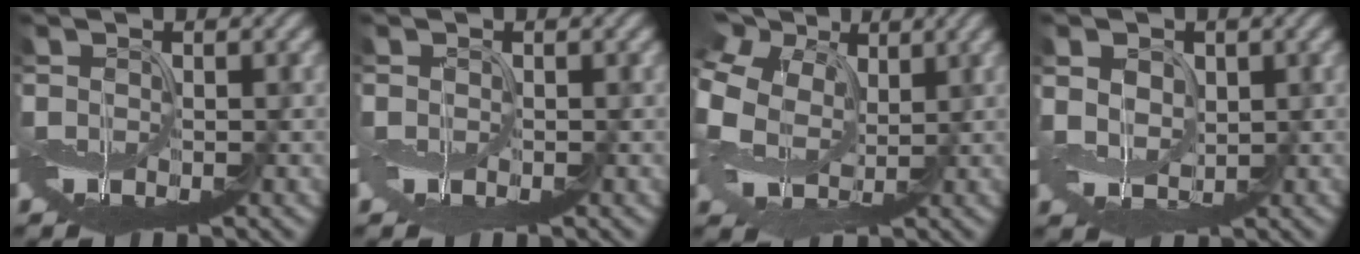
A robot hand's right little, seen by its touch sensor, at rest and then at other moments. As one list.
[{"total": 1.0, "force": [-0.1, 1.0, 0.3], "torque": [-0.009, -0.003, -0.001]}, {"total": 9.8, "force": [3.3, 7.1, 6.0], "torque": [-0.162, 0.025, 0.059]}, {"total": 3.4, "force": [0.9, 2.7, 1.7], "torque": [-0.042, 0.003, 0.017]}]